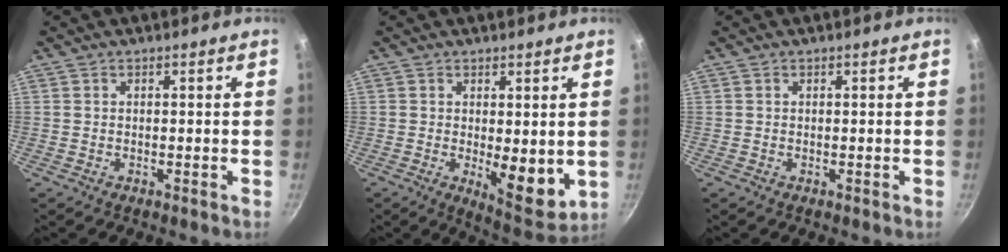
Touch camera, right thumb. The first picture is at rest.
{"total": 8.7, "force": [-0.1, 3.7, 7.9], "torque": [-0.090, -0.026, 0.009]}
{"total": 0.0}